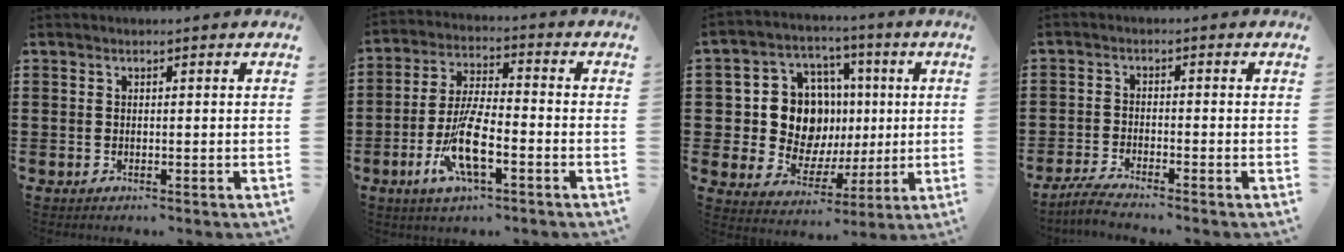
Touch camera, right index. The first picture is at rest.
{"total": 9.7, "force": [-3.8, 2.8, 8.4], "torque": [-0.181, -0.009, -0.072]}
{"total": 12.1, "force": [1.1, 10.5, 5.9], "torque": [-0.131, 0.015, 0.031]}
{"total": 3.1, "force": [-3.0, -0.3, 0.8], "torque": [-0.021, -0.001, -0.062]}